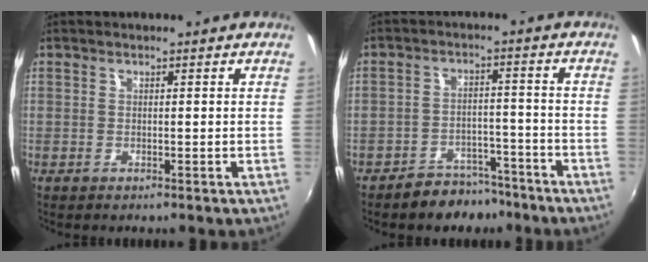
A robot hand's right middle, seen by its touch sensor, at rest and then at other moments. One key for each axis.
{"total": 7.5, "fx": -6.3, "fy": 3.9, "fz": 1.4, "tx": -0.030, "ty": 0.019, "tz": -0.082}